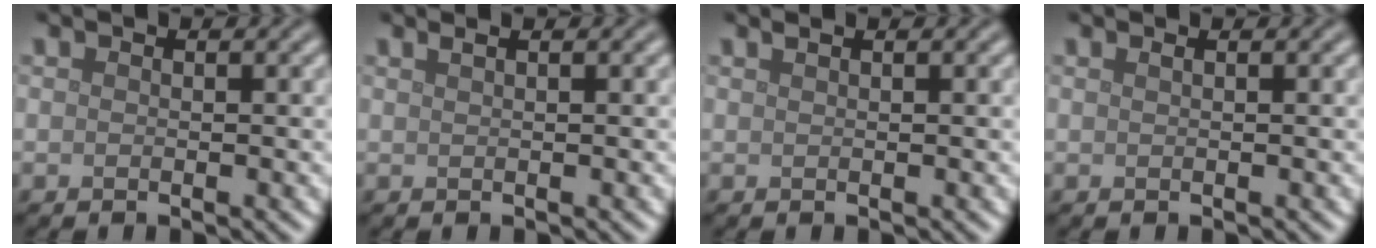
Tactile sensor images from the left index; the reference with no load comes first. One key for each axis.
{"total": 1.9, "fx": 1.2, "fy": 0.9, "fz": 1.2, "tx": -0.004, "ty": 0.001, "tz": -0.003}
{"total": 1.1, "fx": 0.7, "fy": 0.4, "fz": 0.7, "tx": -0.004, "ty": -0.001, "tz": 0.004}
{"total": 0.8, "fx": 0.4, "fy": 0.4, "fz": 0.5, "tx": -0.003, "ty": -0.002, "tz": 0.002}